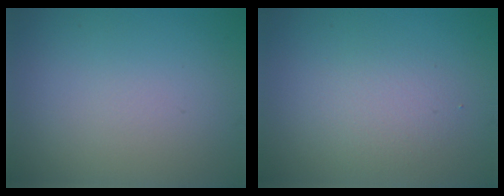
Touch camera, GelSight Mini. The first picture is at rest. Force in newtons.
{"total": 2.0, "press": 2.0, "slide": 0.1}